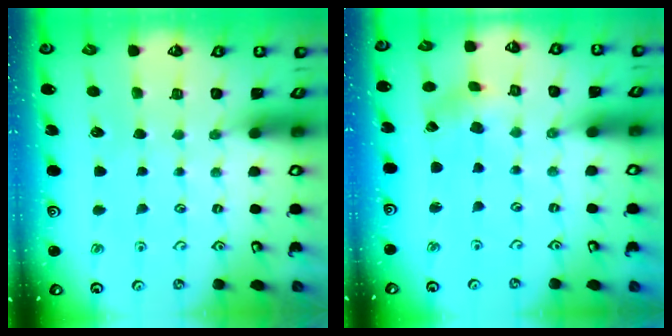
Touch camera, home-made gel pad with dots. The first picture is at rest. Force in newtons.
{"total": 1.5, "press": 1.5, "slide": 0.3}